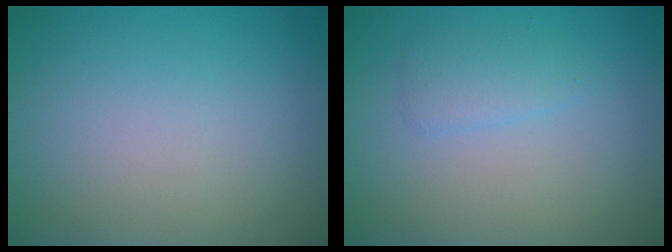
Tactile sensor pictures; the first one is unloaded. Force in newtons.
{"total": 1.4, "press": 1.4, "slide": 0.2}